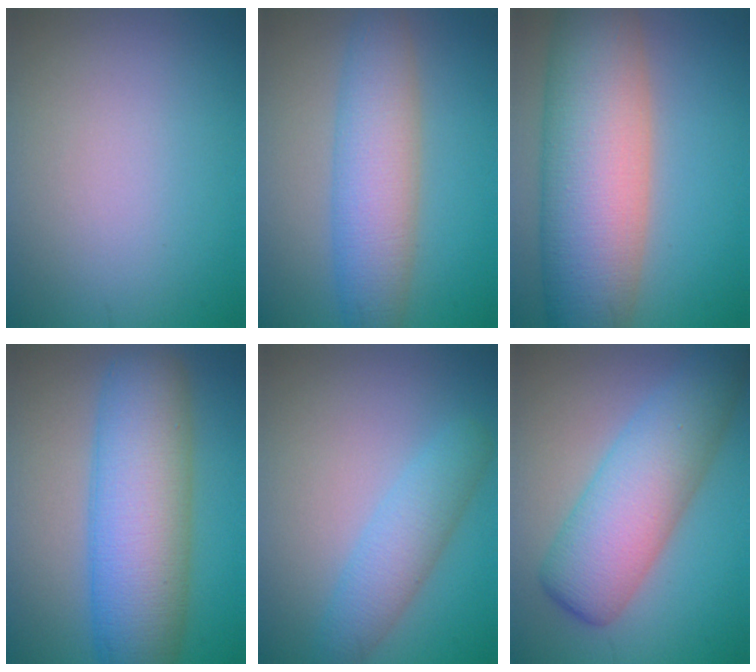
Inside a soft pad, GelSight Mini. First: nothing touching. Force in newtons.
{"total": 6.3, "press": 6.3, "slide": 0.3}
{"total": 12.5, "press": 12.5, "slide": 0.6}
{"total": 10.4, "press": 10.4, "slide": 0.3}
{"total": 3.7, "press": 3.6, "slide": 0.2}
{"total": 6.7, "press": 6.7, "slide": 0.1}